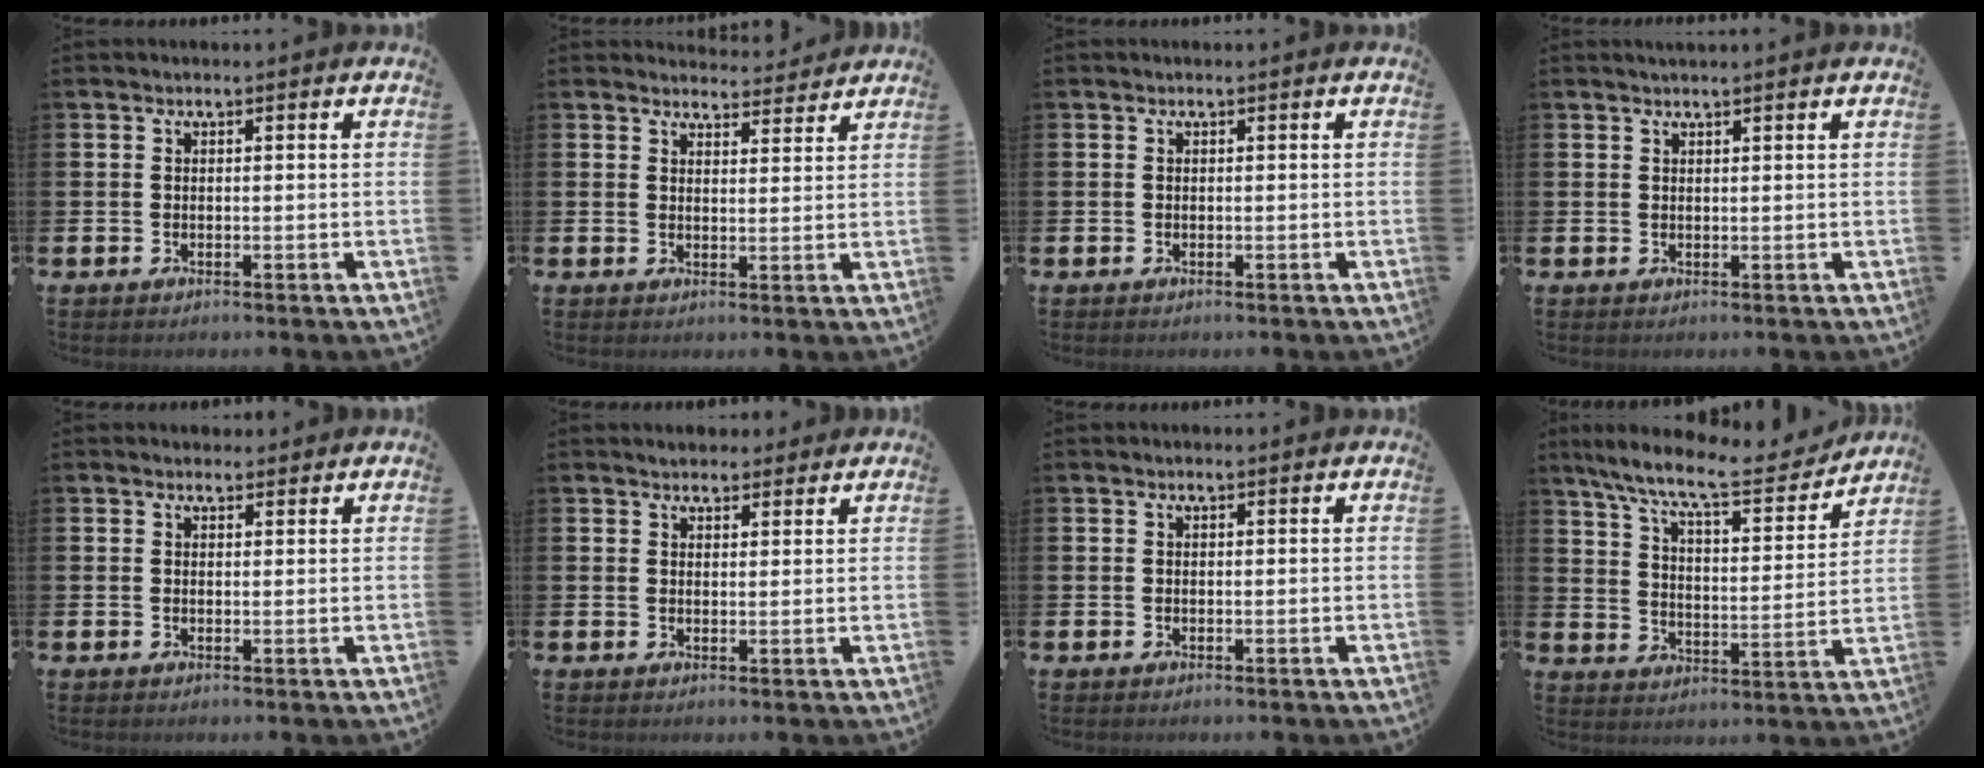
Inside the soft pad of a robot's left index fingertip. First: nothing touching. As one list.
[{"total": 3.7, "force": [3.6, 0.7, -0.2], "torque": [0.004, -0.023, 0.064]}, {"total": 0.0}, {"total": 1.0, "force": [0.9, -0.1, 0.2], "torque": [-0.003, -0.001, 0.017]}, {"total": 1.8, "force": [1.6, 0.7, 0.0], "torque": [0.014, -0.006, 0.027]}, {"total": 2.8, "force": [2.7, 0.8, -0.2], "torque": [0.007, -0.012, 0.048]}, {"total": 0.0}, {"total": 10.8, "force": [9.5, 1.7, 4.7], "torque": [-0.126, -0.056, 0.161]}]